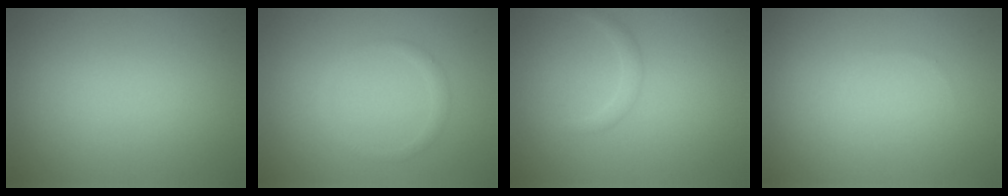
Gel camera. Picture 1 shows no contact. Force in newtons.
{"total": 0.9, "press": 0.8, "slide": 0.1}
{"total": 1.0, "press": 1.0, "slide": 0.1}
{"total": 0.0}